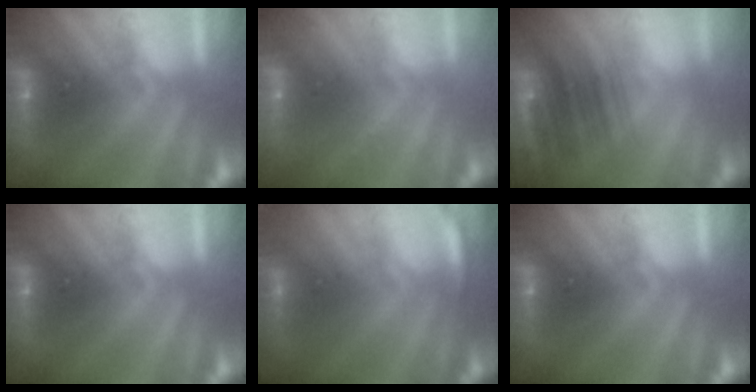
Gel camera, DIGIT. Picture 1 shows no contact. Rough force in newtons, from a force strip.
{"total": 2.0}
{"total": 4.5}
{"total": 0.0}
{"total": 2.8}
{"total": 0.0}